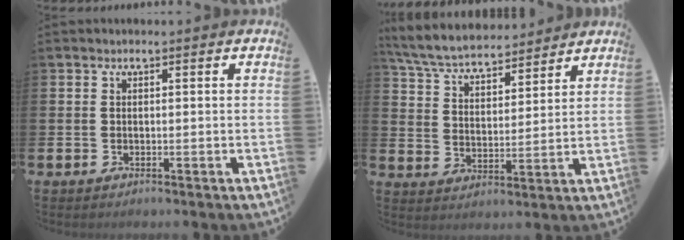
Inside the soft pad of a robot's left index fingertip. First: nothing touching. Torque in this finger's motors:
{"motor_torque": [1.11, -1.03, 0.72, 0.09]}